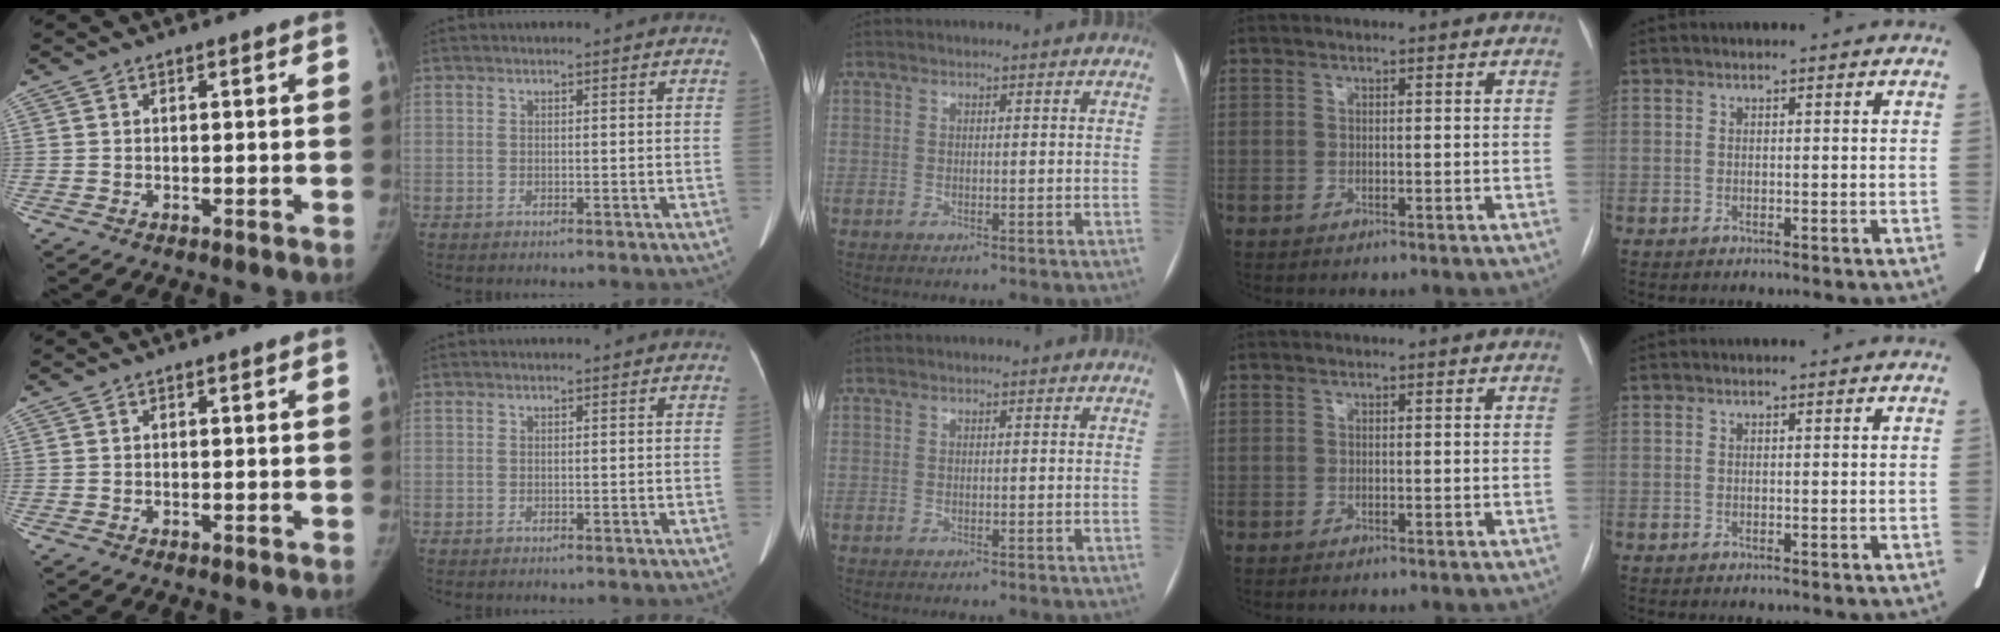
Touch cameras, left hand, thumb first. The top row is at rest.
{}